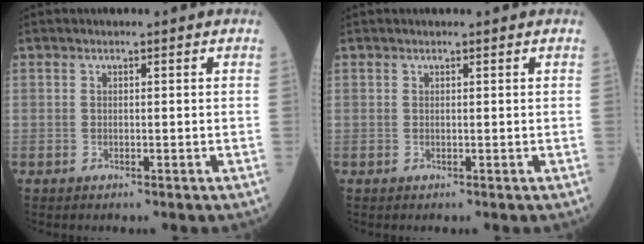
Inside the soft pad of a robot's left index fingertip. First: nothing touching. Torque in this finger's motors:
{"motor_torque": [0.16, -0.42, -0.02, -0.01]}